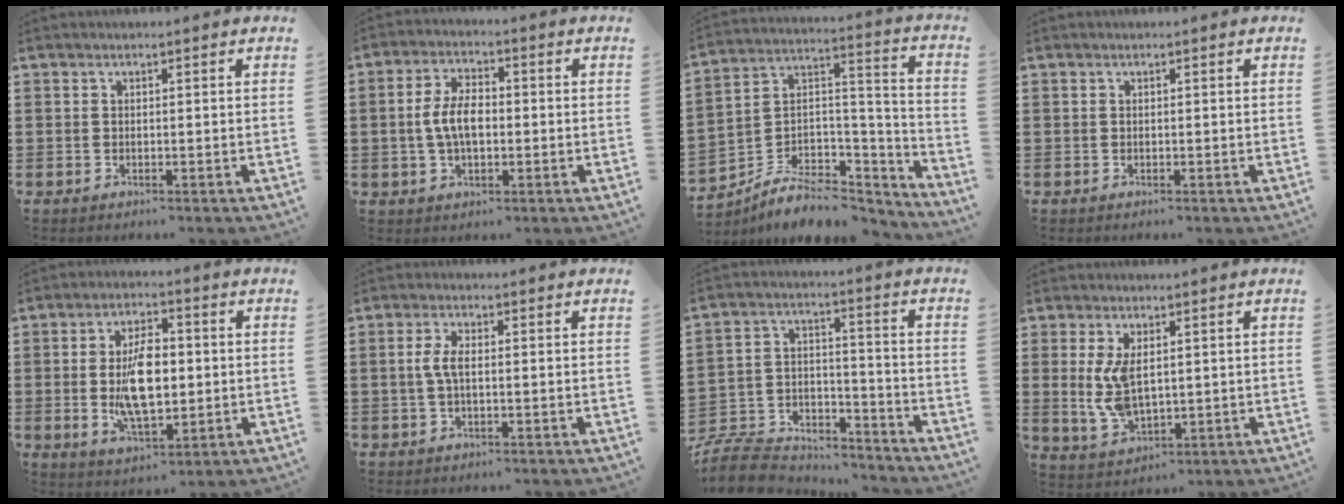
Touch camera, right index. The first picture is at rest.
{"total": 6.3, "force": [-0.5, 3.2, 5.3], "torque": [-0.120, 0.001, -0.015]}
{"total": 7.2, "force": [-5.0, 4.1, 3.2], "torque": [-0.065, 0.007, -0.090]}
{"total": 0.0}
{"total": 9.8, "force": [-0.3, 4.6, 8.7], "torque": [-0.159, -0.001, -0.008]}
{"total": 3.3, "force": [-0.1, 1.1, 3.1], "torque": [-0.072, -0.003, -0.009]}
{"total": 9.2, "force": [-8.6, 2.6, 1.9], "torque": [-0.051, 0.016, -0.170]}
{"total": 6.8, "force": [0.8, 3.4, 5.9], "torque": [-0.135, -0.002, 0.011]}